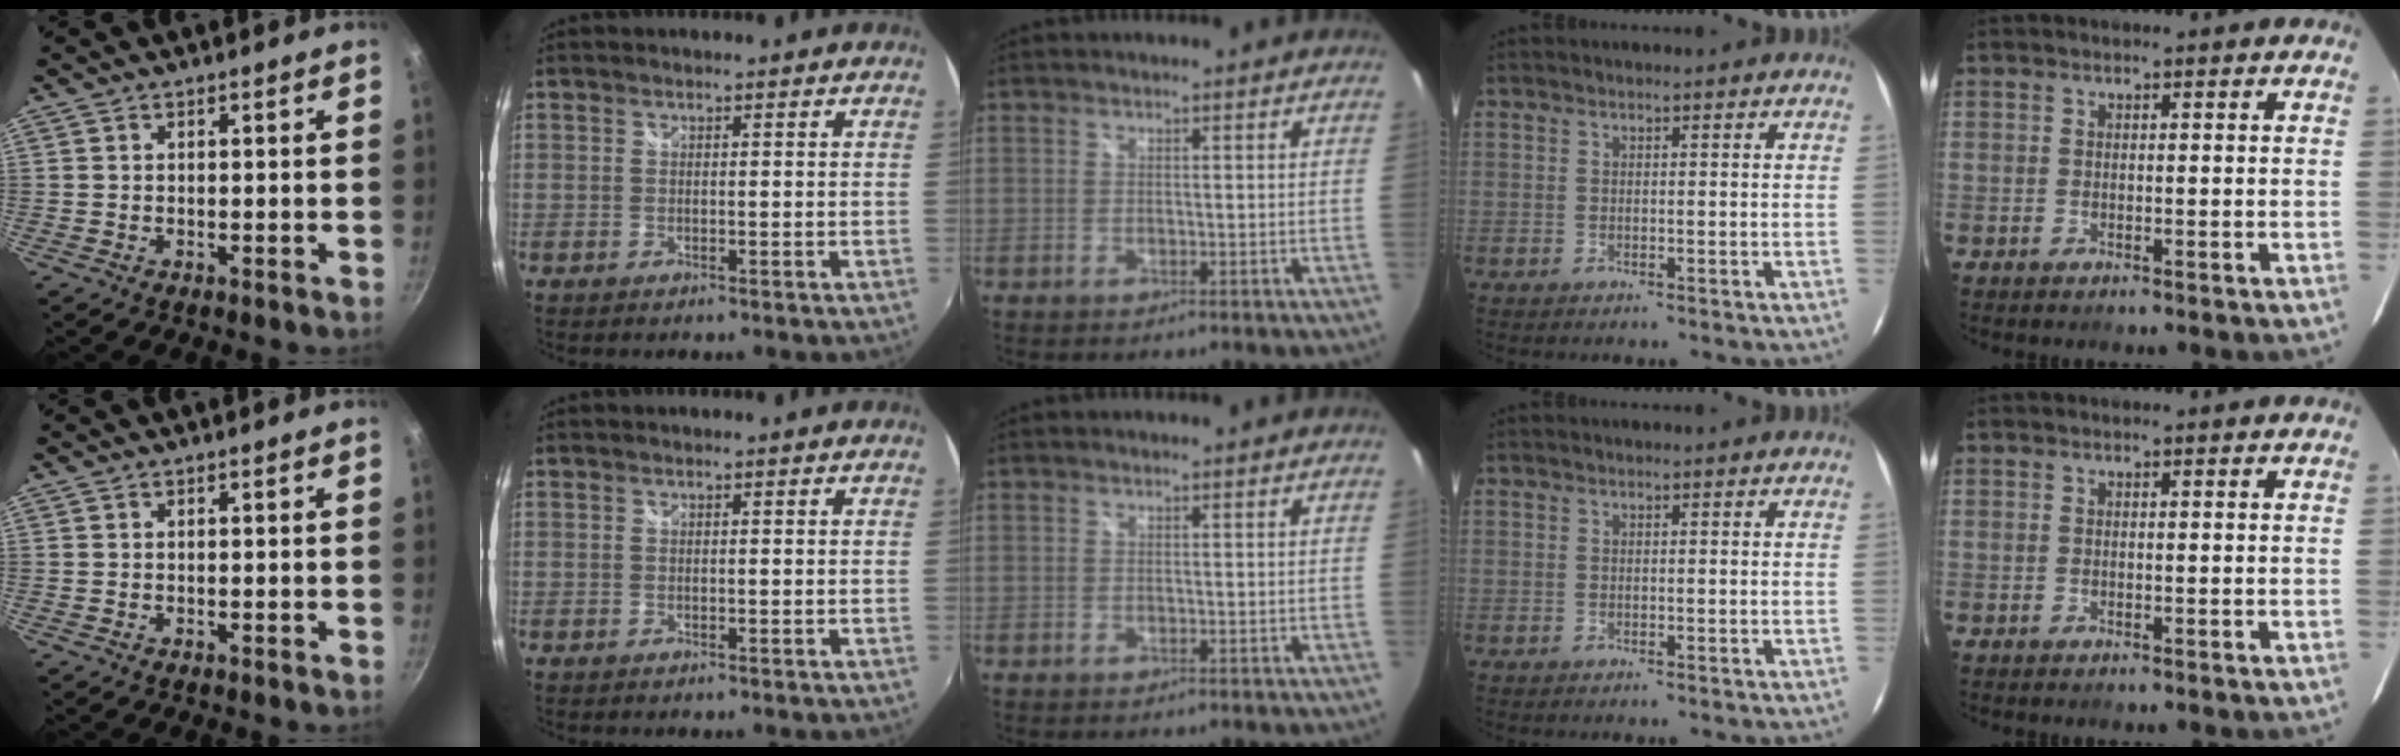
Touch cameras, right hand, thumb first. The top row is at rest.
{}